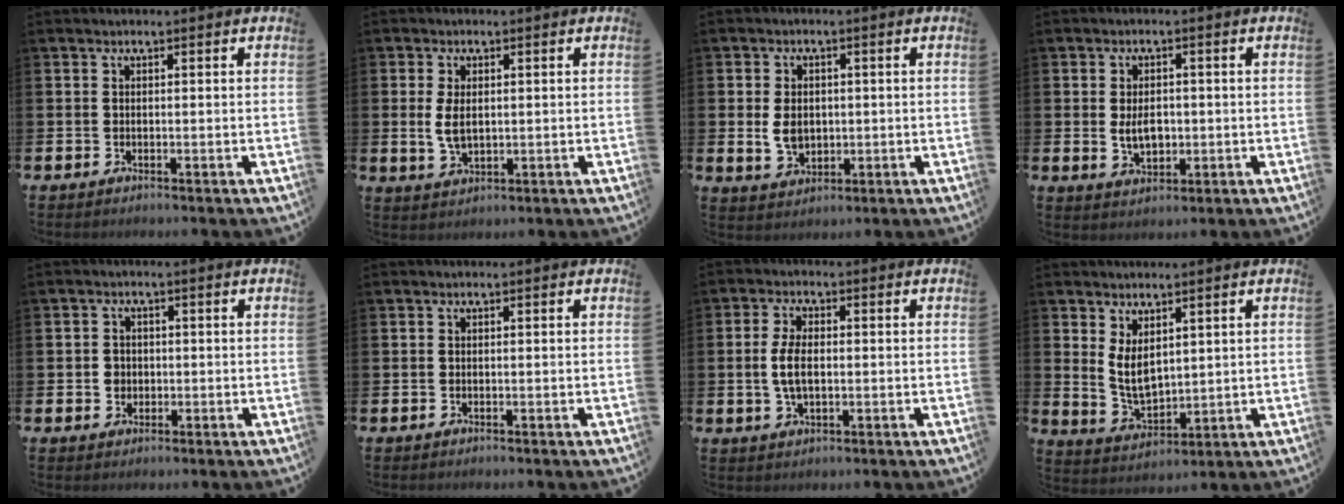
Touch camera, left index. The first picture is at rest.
{"total": 3.7, "force": [0.7, 1.9, 3.0], "torque": [-0.045, -0.001, 0.010]}
{"total": 4.3, "force": [0.3, 3.2, 2.9], "torque": [-0.036, 0.002, -0.002]}
{"total": 3.7, "force": [0.0, 2.3, 2.8], "torque": [-0.032, -0.002, -0.006]}
{"total": 2.0, "force": [0.1, 2.0, 0.4], "torque": [0.002, 0.003, -0.005]}
{"total": 0.0}
{"total": 4.7, "force": [0.2, 2.3, 4.1], "torque": [-0.080, 0.004, -0.001]}
{"total": 4.8, "force": [2.8, 2.3, 3.1], "torque": [-0.050, -0.020, 0.048]}